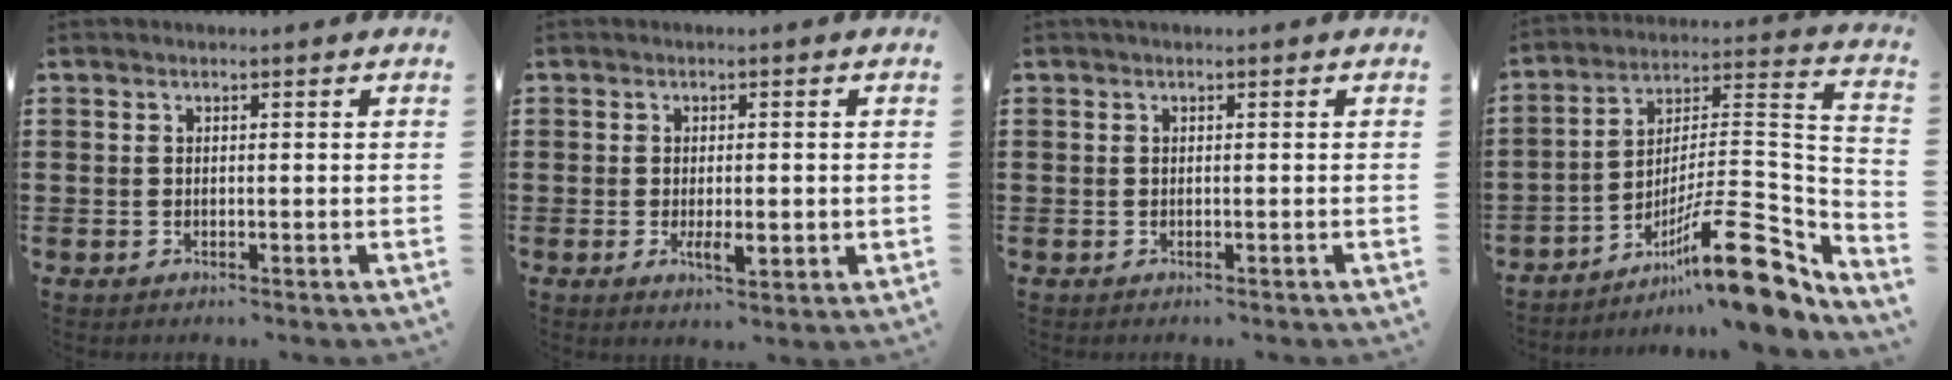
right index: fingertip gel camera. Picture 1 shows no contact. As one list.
[{"total": 3.8, "force": [-0.6, 1.5, 3.4], "torque": [-0.066, 0.000, -0.012]}, {"total": 0.0}, {"total": 16.5, "force": [-9.9, 3.9, 12.6], "torque": [-0.178, 0.027, -0.168]}]